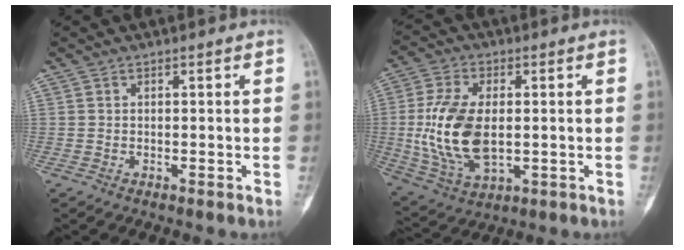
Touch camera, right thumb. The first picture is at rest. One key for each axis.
{"total": 15.9, "fx": -0.2, "fy": 8.9, "fz": 13.1, "tx": -0.268, "ty": -0.007, "tz": 0.007}